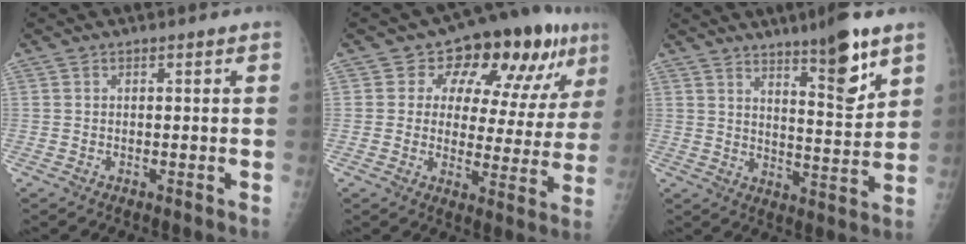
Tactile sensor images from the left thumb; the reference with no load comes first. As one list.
[{"total": 16.6, "force": [8.3, 8.9, 11.3], "torque": [-0.097, -0.021, 0.111]}, {"total": 10.8, "force": [7.1, 2.1, 7.9], "torque": [-0.104, -0.053, 0.112]}]